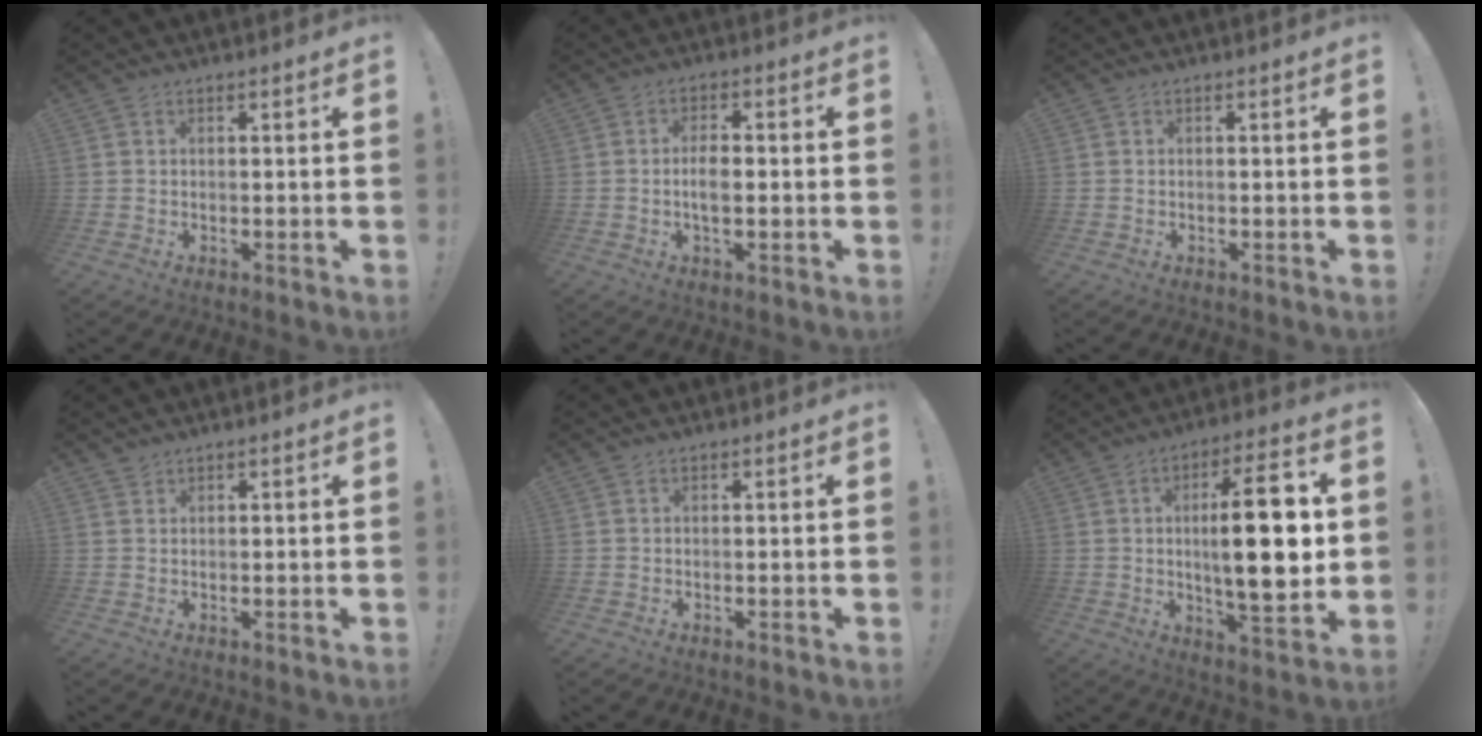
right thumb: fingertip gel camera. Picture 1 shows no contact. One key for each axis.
{"total": 4.9, "fx": -0.9, "fy": 2.2, "fz": 4.3, "tx": -0.074, "ty": 0.003, "tz": -0.022}
{"total": 0.0}
{"total": 1.1, "fx": 1.0, "fy": 0.3, "fz": 0.1, "tx": 0.000, "ty": -0.003, "tz": 0.020}
{"total": 0.0}
{"total": 18.8, "fx": 1.7, "fy": 5.5, "fz": 17.9, "tx": -0.288, "ty": -0.009, "tz": 0.014}